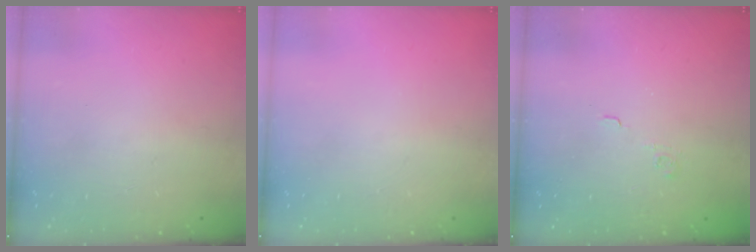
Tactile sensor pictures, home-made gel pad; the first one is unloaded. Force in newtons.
{"total": 0.0}
{"total": 3.6, "press": 3.5, "slide": 0.9}